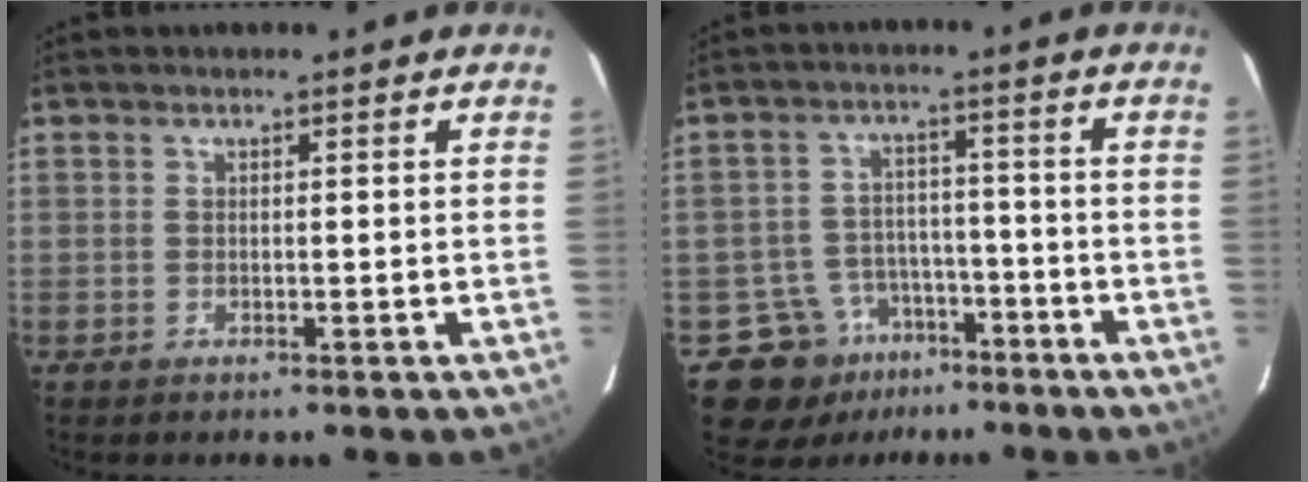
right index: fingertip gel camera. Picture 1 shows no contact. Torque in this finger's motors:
{"motor_torque": [-0.19, -0.10, -0.38, -0.19]}